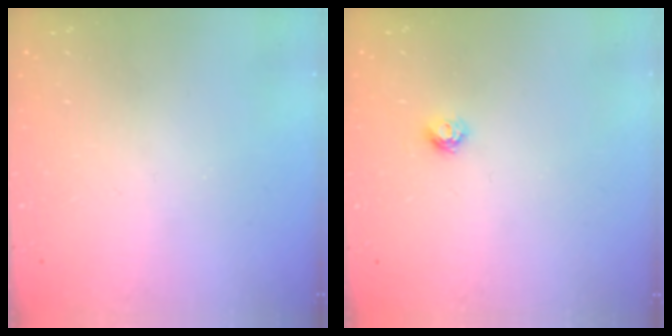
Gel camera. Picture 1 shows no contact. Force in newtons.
{"total": 4.6, "press": 4.5, "slide": 0.6}